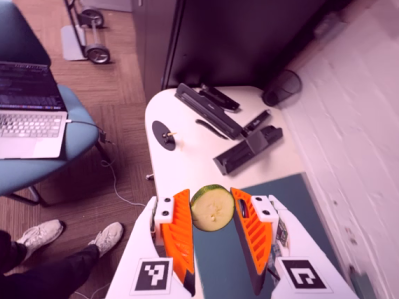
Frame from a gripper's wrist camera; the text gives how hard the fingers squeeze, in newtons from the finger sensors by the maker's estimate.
{"total": 9.1, "left": 9.2, "right": 8.9}